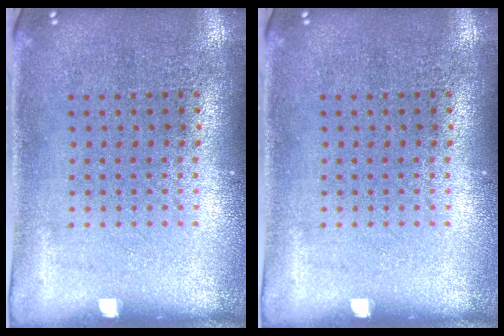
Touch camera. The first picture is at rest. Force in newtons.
{"total": 0.0}